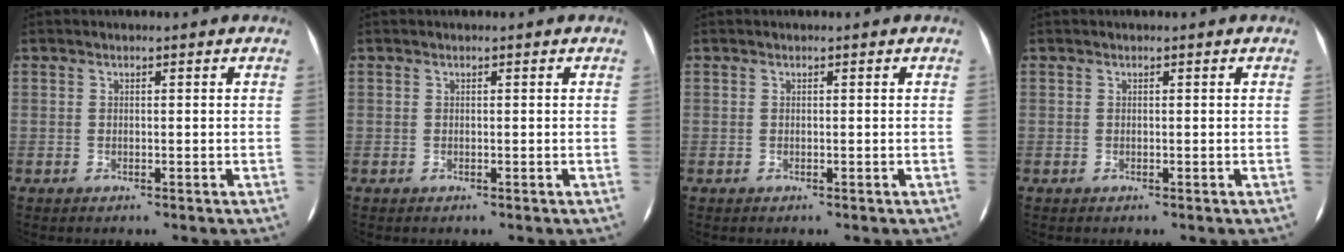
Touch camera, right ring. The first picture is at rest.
{"total": 0.0}
{"total": 0.0}
{"total": 0.0}